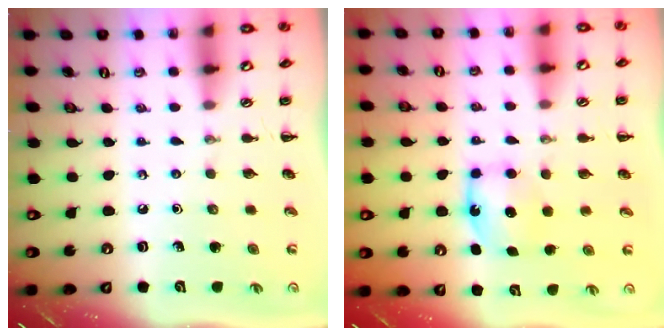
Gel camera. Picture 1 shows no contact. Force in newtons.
{"total": 5.7, "press": 5.5, "slide": 1.7}